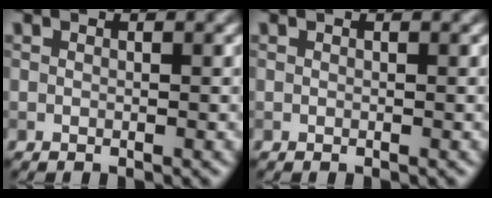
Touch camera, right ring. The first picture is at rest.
{"total": 0.0}